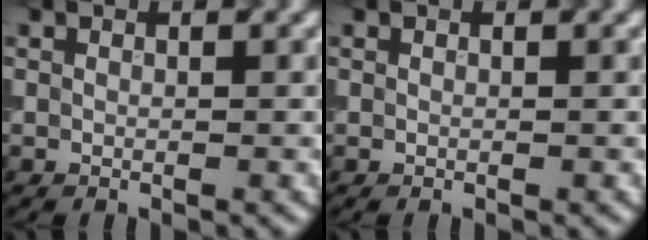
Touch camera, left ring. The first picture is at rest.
{"total": 0.0}